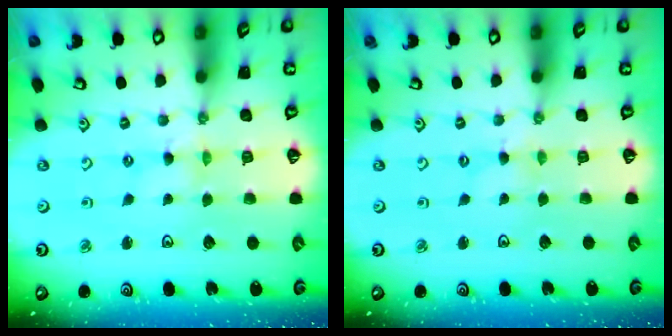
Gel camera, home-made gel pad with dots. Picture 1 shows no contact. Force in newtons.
{"total": 0.0}